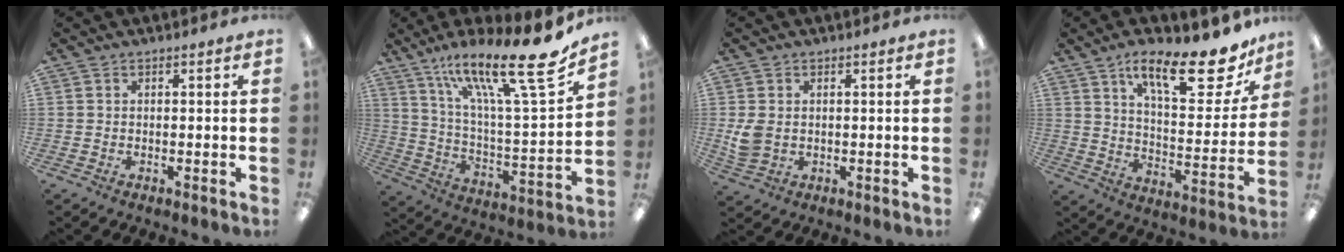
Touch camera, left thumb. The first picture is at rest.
{"total": 22.7, "force": [16.3, 3.8, 15.4], "torque": [-0.250, -0.104, 0.256]}
{"total": 4.2, "force": [0.5, 3.2, 2.7], "torque": [-0.056, -0.003, 0.007]}
{"total": 19.6, "force": [12.8, 6.5, 13.4], "torque": [-0.194, -0.077, 0.204]}